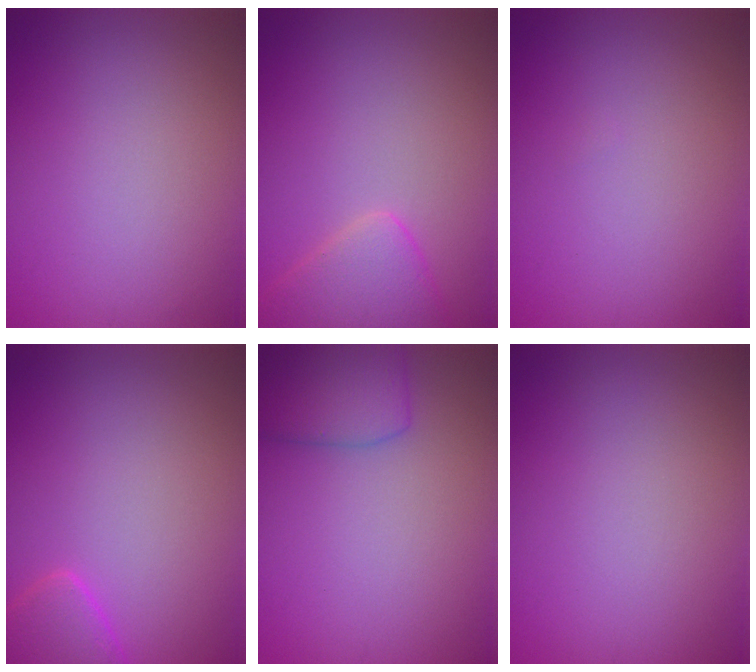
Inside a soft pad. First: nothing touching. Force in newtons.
{"total": 3.8, "press": 3.8, "slide": 0.3}
{"total": 0.0}
{"total": 2.4, "press": 2.4, "slide": 0.3}
{"total": 4.2, "press": 4.2, "slide": 0.1}
{"total": 0.0}